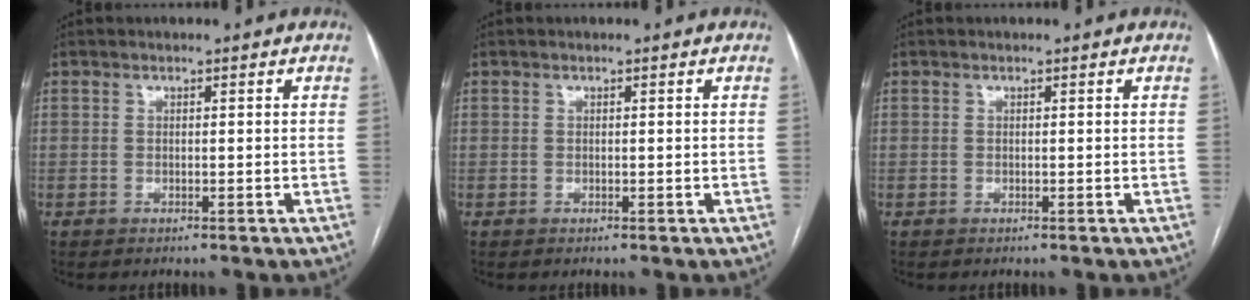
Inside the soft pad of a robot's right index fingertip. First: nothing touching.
{"total": 0.0}
{"total": 0.0}